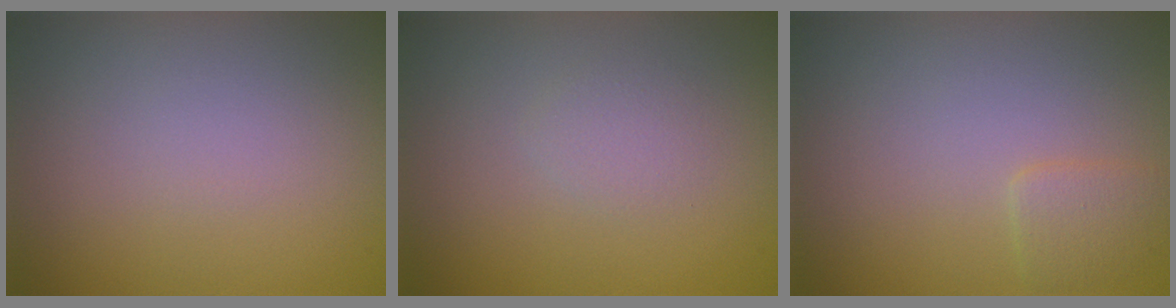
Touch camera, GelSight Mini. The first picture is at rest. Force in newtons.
{"total": 1.1, "press": 1.1, "slide": 0.0}
{"total": 1.4, "press": 1.4, "slide": 0.0}